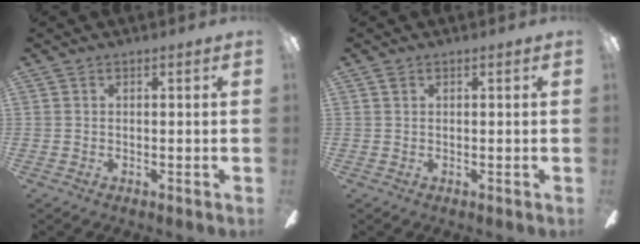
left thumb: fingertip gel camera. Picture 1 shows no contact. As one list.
[{"total": 0.5, "force": [0.3, 0.3, 0.3], "torque": [-0.006, 0.003, 0.005]}]